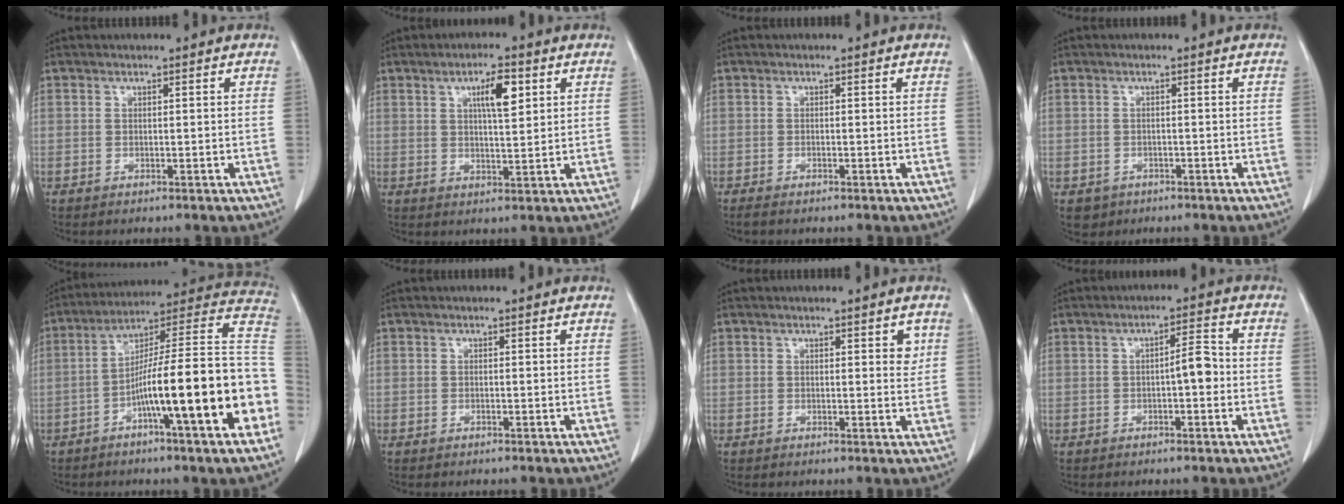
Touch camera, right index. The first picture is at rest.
{"total": 5.8, "force": [2.4, 1.2, 5.1], "torque": [-0.087, 0.002, 0.039]}
{"total": 1.4, "force": [-1.2, 0.2, 0.7], "torque": [-0.014, -0.003, -0.016]}
{"total": 2.7, "force": [-1.3, 2.3, 0.3], "torque": [-0.004, 0.005, -0.016]}
{"total": 21.6, "force": [-6.3, 0.5, 20.6], "torque": [-0.248, 0.020, -0.102]}
{"total": 0.0}
{"total": 2.0, "force": [0.8, 0.8, 1.6], "torque": [-0.016, -0.004, 0.009]}
{"total": 3.5, "force": [-0.6, 0.7, 3.4], "torque": [-0.051, 0.010, -0.008]}